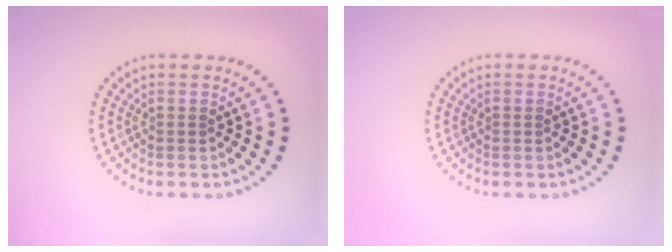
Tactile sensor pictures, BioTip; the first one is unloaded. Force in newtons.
{"total": 0.0}